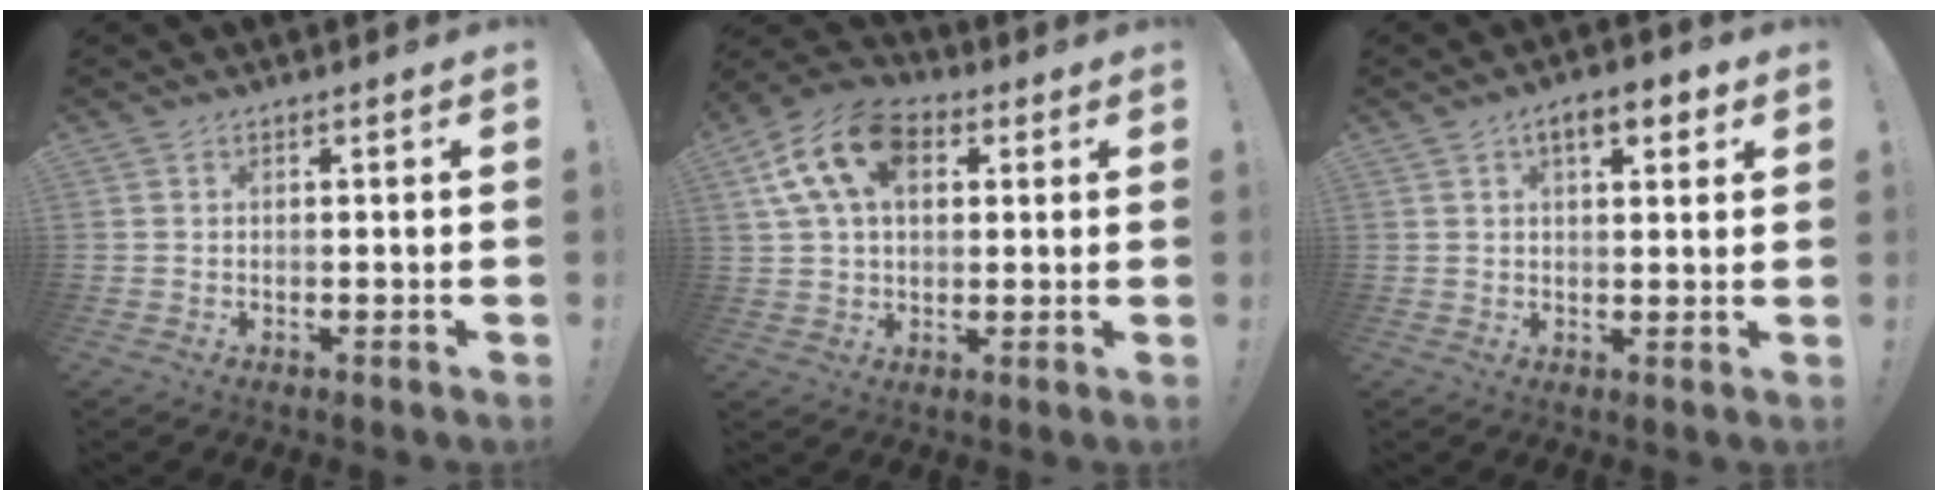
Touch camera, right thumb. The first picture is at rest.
{"total": 16.0, "force": [5.7, 10.5, 10.6], "torque": [-0.197, -0.005, 0.107]}
{"total": 6.6, "force": [3.2, 2.6, 5.1], "torque": [-0.063, -0.006, 0.050]}